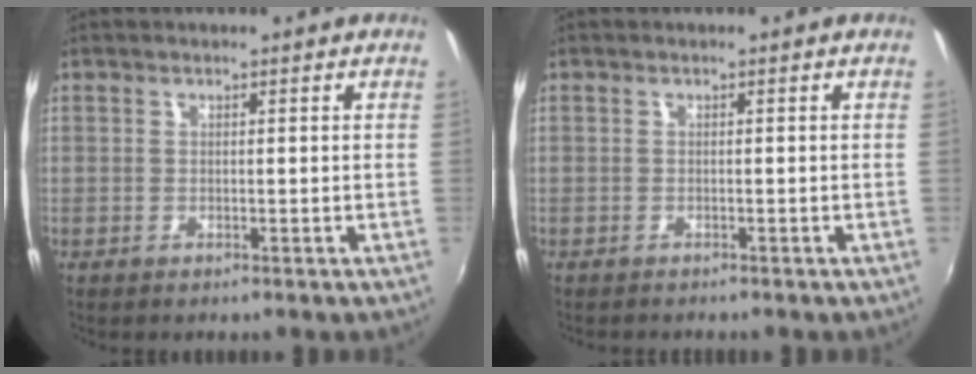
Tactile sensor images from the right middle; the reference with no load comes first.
{"total": 1.0, "force": [-1.0, 0.1, 0.2], "torque": [-0.006, -0.004, -0.015]}